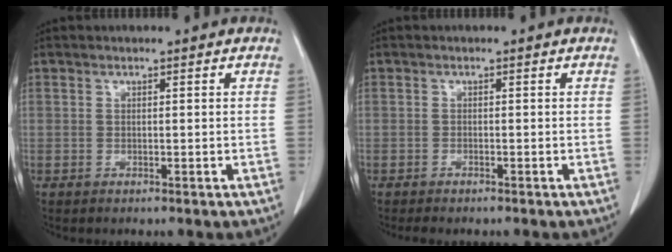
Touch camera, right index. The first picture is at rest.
{"total": 1.9, "force": [-1.6, 0.4, 0.8], "torque": [-0.013, -0.004, -0.019]}